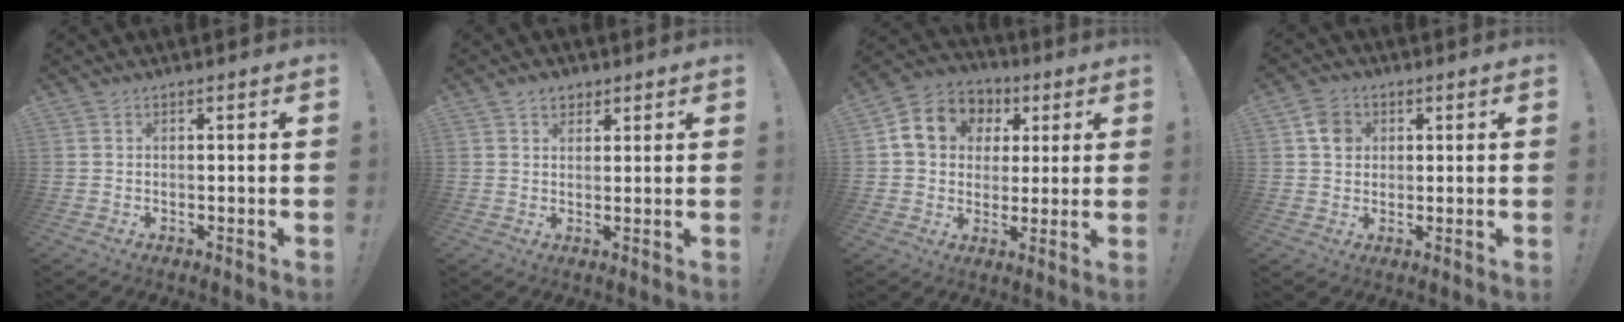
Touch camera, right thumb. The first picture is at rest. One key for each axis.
{"total": 3.7, "fx": 2.3, "fy": 2.6, "fz": 1.2, "tx": -0.011, "ty": -0.008, "tz": 0.040}
{"total": 13.1, "fx": 4.3, "fy": 10.9, "fz": 5.9, "tx": -0.090, "ty": -0.007, "tz": 0.089}
{"total": 5.8, "fx": 1.9, "fy": 4.9, "fz": 2.4, "tx": -0.027, "ty": 0.000, "tz": 0.035}